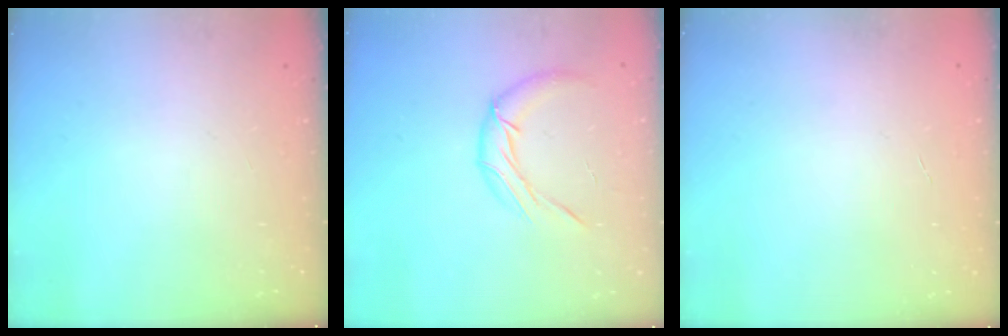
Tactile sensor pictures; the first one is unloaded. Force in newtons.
{"total": 11.3, "press": 11.2, "slide": 1.5}
{"total": 0.0}